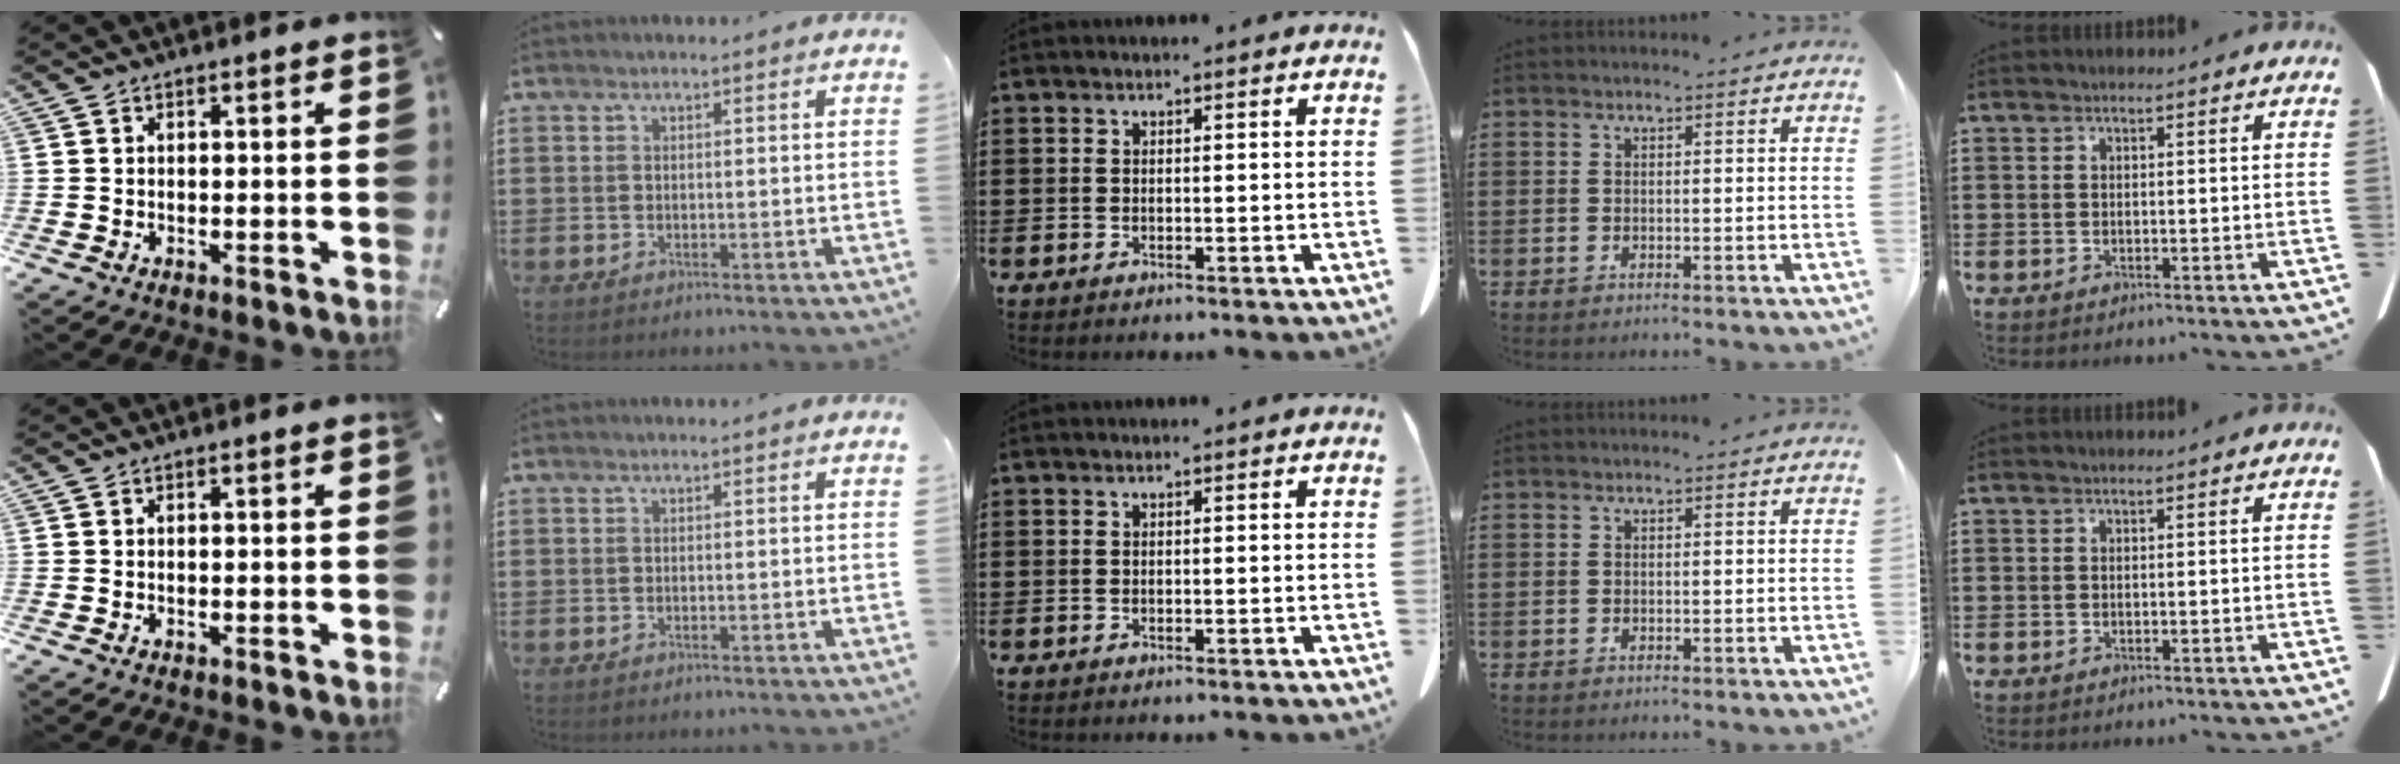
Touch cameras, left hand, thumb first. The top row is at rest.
{}